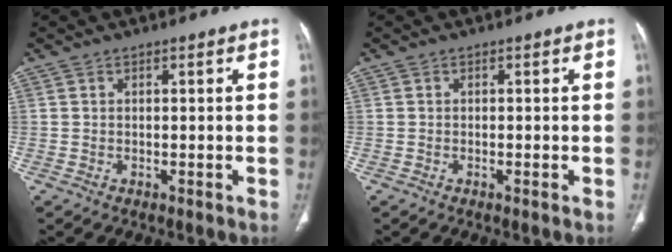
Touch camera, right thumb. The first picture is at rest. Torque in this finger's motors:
{"motor_torque": [-0.34, 0.07, -0.25, -0.07, -0.02]}